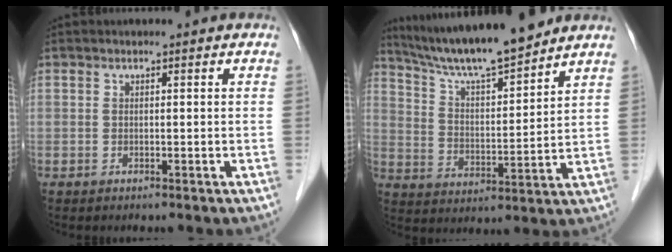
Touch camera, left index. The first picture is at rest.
{"total": 13.8, "force": [12.4, 0.3, 6.1], "torque": [-0.111, 0.004, 0.216]}